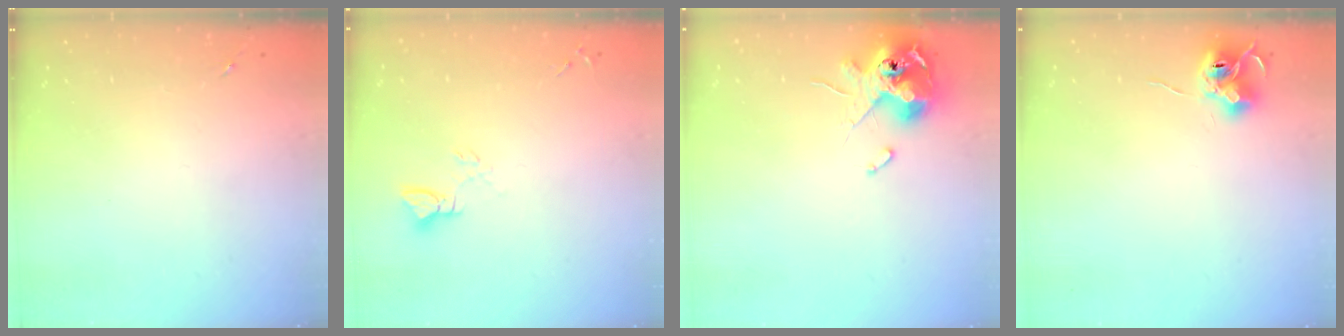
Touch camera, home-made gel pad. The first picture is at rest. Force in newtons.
{"total": 2.8, "press": 2.8, "slide": 0.2}
{"total": 11.6, "press": 11.4, "slide": 2.1}
{"total": 8.7, "press": 8.7, "slide": 0.4}